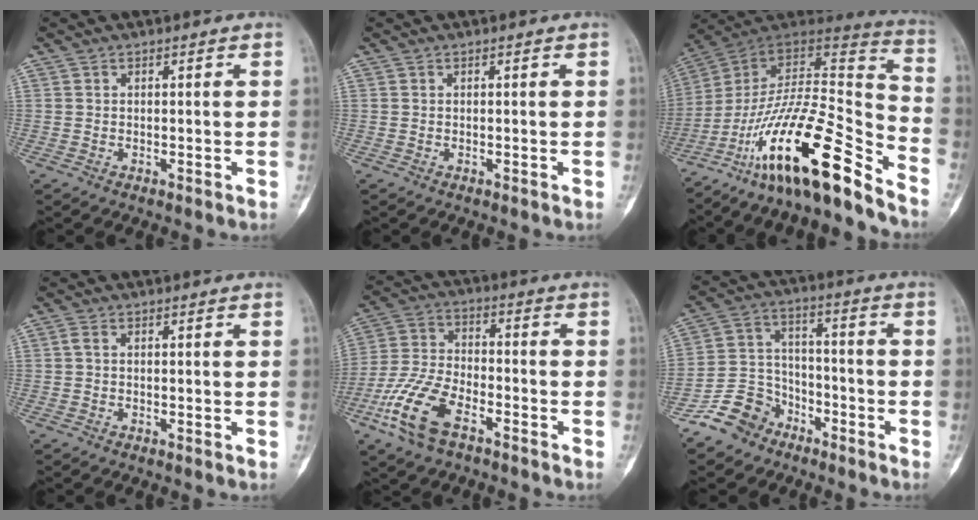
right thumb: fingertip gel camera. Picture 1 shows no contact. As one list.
[{"total": 0.0}, {"total": 24.8, "force": [-16.7, 5.3, 17.6], "torque": [-0.290, 0.090, -0.284]}, {"total": 0.8, "force": [0.0, 0.3, 0.7], "torque": [-0.018, -0.001, -0.002]}, {"total": 13.0, "force": [-7.0, 6.2, 9.1], "torque": [-0.194, 0.027, -0.139]}, {"total": 9.9, "force": [-6.9, 6.8, 2.1], "torque": [-0.017, 0.067, -0.136]}]